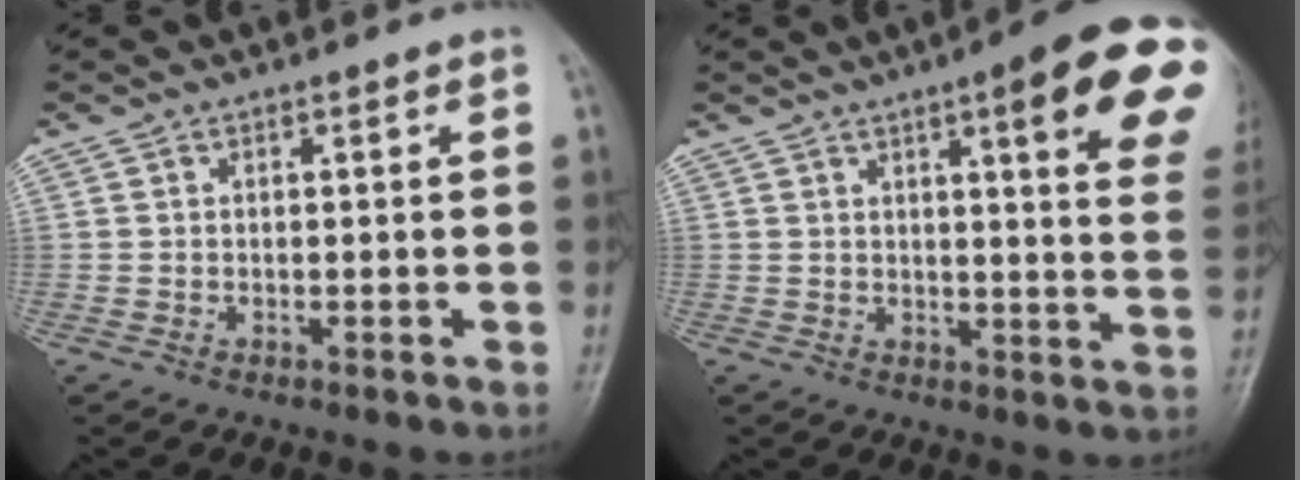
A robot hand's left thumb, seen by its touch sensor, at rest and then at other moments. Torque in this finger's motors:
{"motor_torque": [0.81, 0.67, 1.70, -1.07, 0.23]}